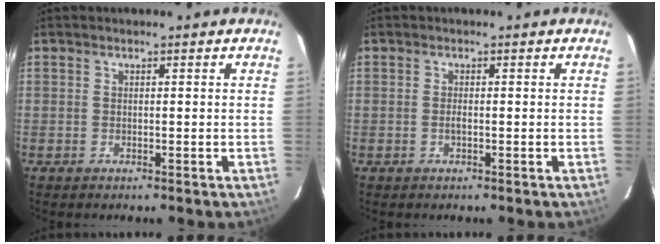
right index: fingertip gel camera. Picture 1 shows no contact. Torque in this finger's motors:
{"motor_torque": [0.33, -0.13, 0.08, 0.03]}